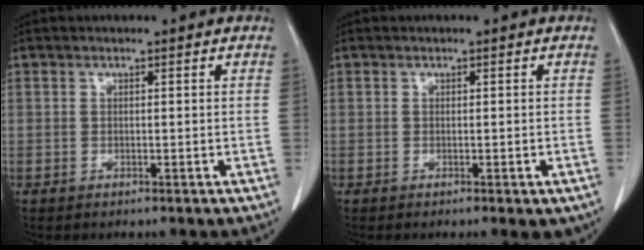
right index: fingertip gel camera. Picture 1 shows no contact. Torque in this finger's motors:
{"motor_torque": [0.34, -0.31, 0.15, 0.01]}